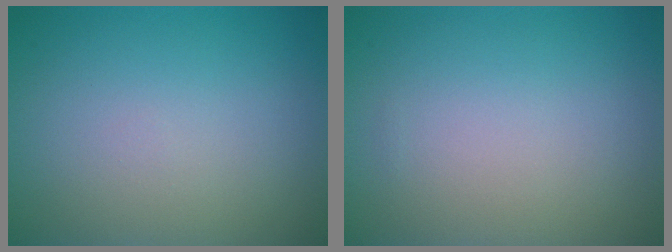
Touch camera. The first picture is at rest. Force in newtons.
{"total": 0.0}